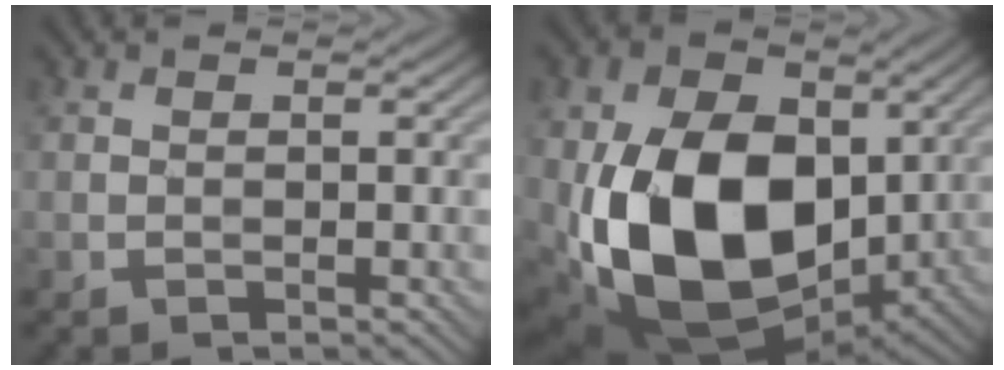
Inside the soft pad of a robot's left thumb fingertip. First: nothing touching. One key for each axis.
{"total": 17.6, "fx": -0.6, "fy": 12.0, "fz": 12.8, "tx": -0.271, "ty": -0.019, "tz": -0.017}